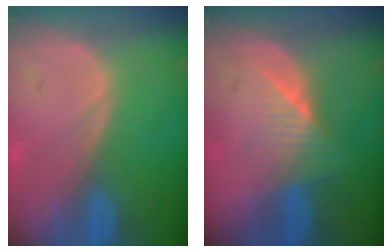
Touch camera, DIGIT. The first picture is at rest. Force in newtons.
{"total": 6.0, "press": 5.4, "slide": 2.7}